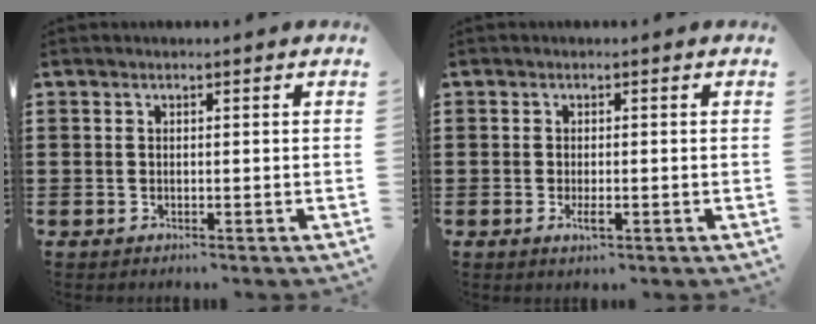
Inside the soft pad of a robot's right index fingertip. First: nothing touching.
{"total": 1.9, "force": [-0.7, 0.6, 1.6], "torque": [-0.045, -0.007, -0.016]}